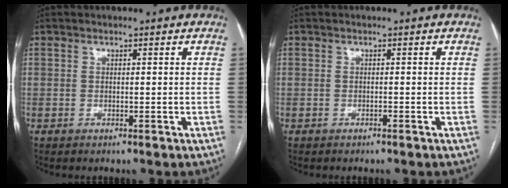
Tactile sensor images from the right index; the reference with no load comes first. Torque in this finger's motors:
{"motor_torque": [-0.06, 0.02, 0.05, 0.02]}